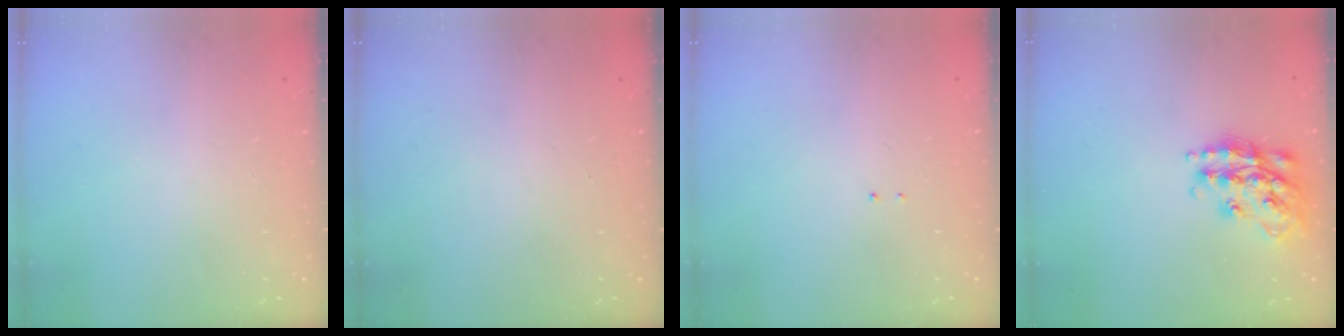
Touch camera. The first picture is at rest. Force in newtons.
{"total": 0.0}
{"total": 1.3, "press": 1.2, "slide": 0.6}
{"total": 18.8, "press": 18.7, "slide": 1.2}